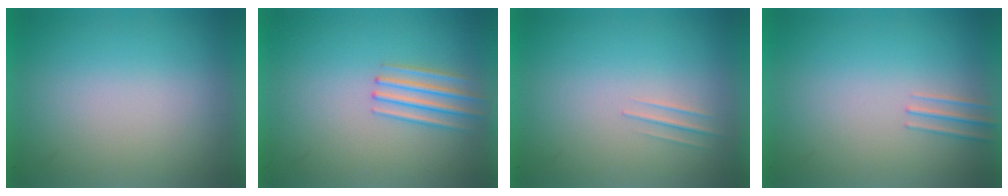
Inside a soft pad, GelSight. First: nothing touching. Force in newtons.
{"total": 2.1}
{"total": 1.0}
{"total": 1.0}